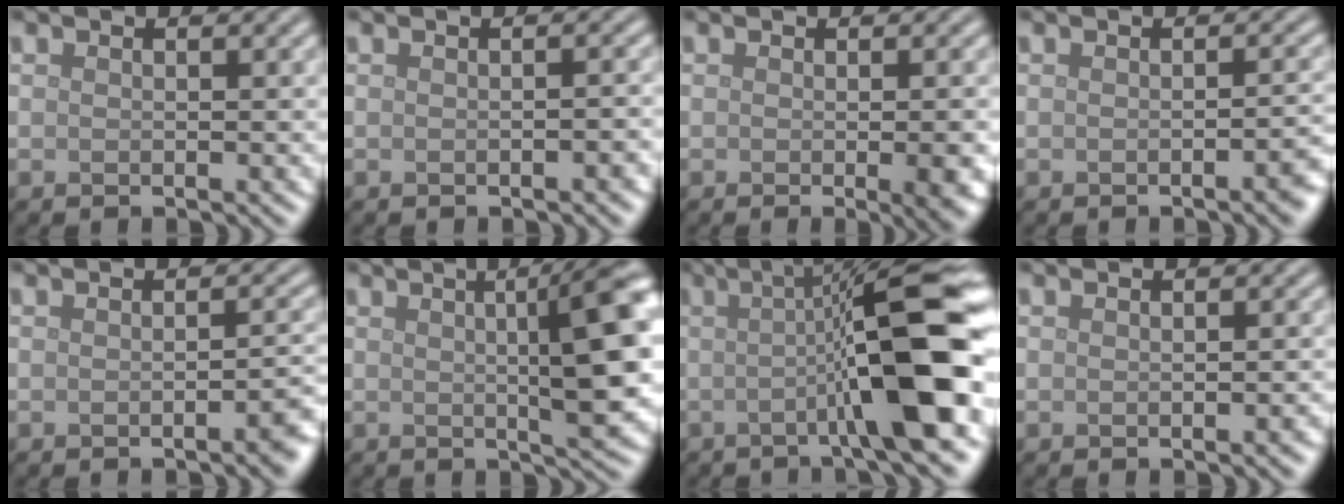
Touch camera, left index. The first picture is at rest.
{"total": 0.9, "force": [-0.5, 0.1, 0.7], "torque": [-0.010, 0.001, -0.005]}
{"total": 4.1, "force": [-0.8, 1.2, 3.9], "torque": [-0.040, -0.008, -0.005]}
{"total": 2.1, "force": [-0.9, 0.5, 1.8], "torque": [-0.017, 0.001, -0.013]}
{"total": 2.2, "force": [-1.1, 0.5, 1.9], "torque": [-0.020, 0.002, -0.017]}
{"total": 9.0, "force": [1.3, 2.0, 8.7], "torque": [-0.093, 0.014, 0.019]}
{"total": 11.0, "force": [-0.8, 1.8, 10.8], "torque": [-0.134, 0.011, -0.024]}
{"total": 0.8, "force": [-0.4, 0.1, 0.6], "torque": [-0.007, 0.001, -0.004]}